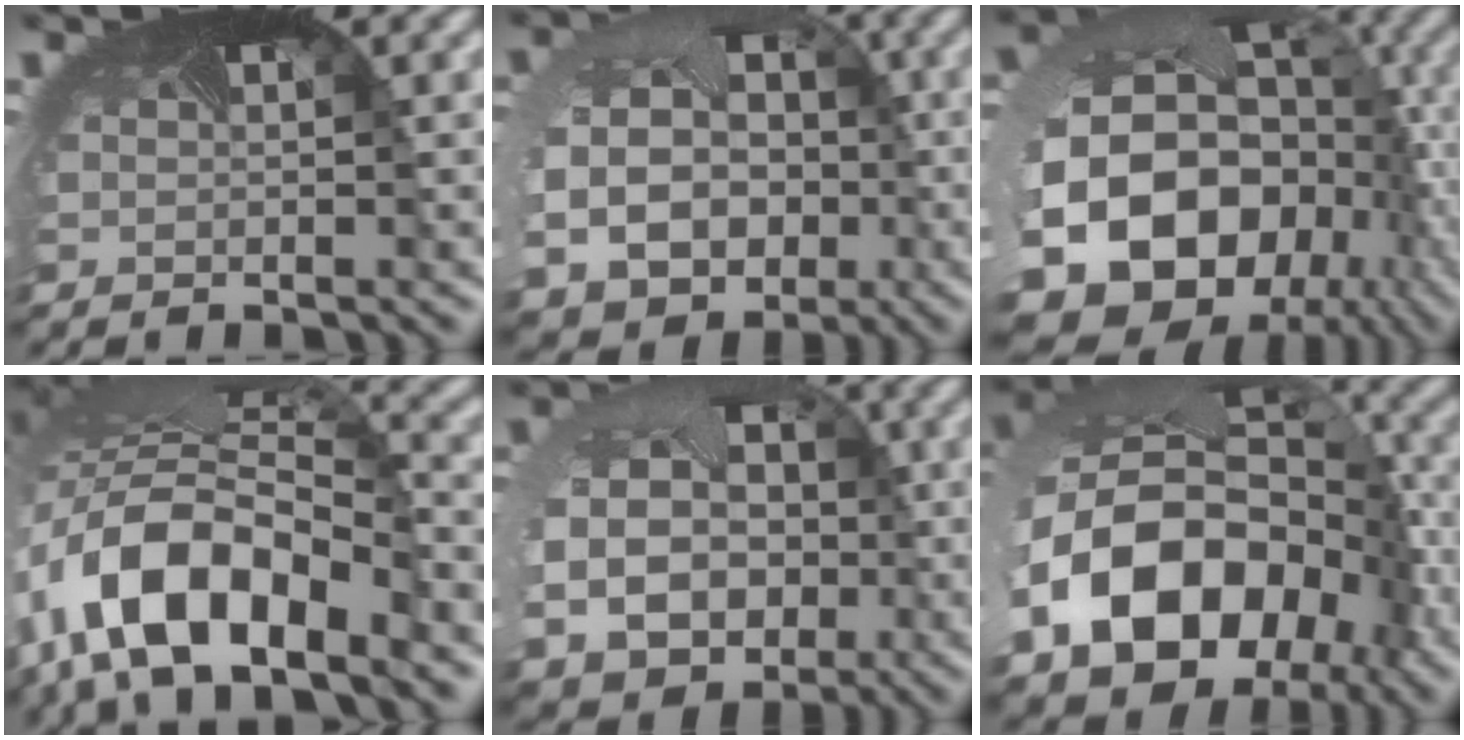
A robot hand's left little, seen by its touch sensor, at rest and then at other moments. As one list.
[{"total": 14.5, "force": [-2.9, 12.5, 6.8], "torque": [-0.151, -0.047, -0.045]}, {"total": 20.6, "force": [-5.8, 16.0, 11.6], "torque": [-0.259, -0.077, -0.078]}, {"total": 13.6, "force": [-5.5, 7.2, 10.1], "torque": [-0.224, -0.017, -0.095]}, {"total": 13.0, "force": [-2.0, 11.1, 6.5], "torque": [-0.133, -0.041, -0.034]}, {"total": 15.5, "force": [-5.2, 11.6, 8.8], "torque": [-0.216, -0.042, -0.079]}]